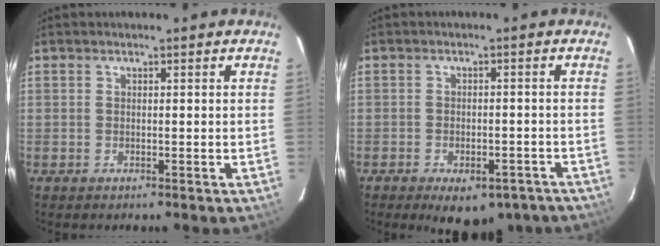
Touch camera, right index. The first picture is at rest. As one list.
[{"total": 11.5, "force": [-8.3, 5.5, 5.8], "torque": [-0.101, 0.003, -0.094]}]